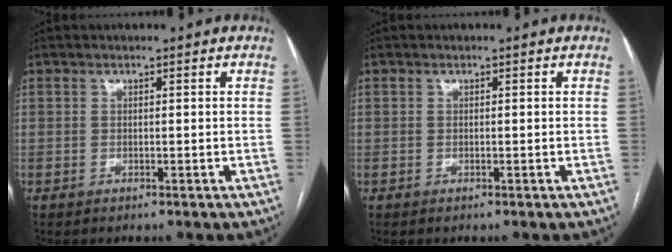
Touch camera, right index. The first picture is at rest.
{"total": 0.0}